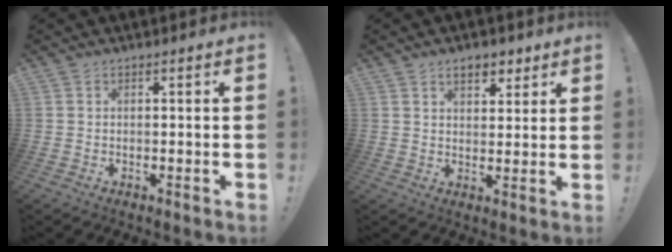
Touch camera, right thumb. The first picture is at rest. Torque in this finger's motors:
{"motor_torque": [0.16, 1.54, 0.01, -0.01, 0.00]}